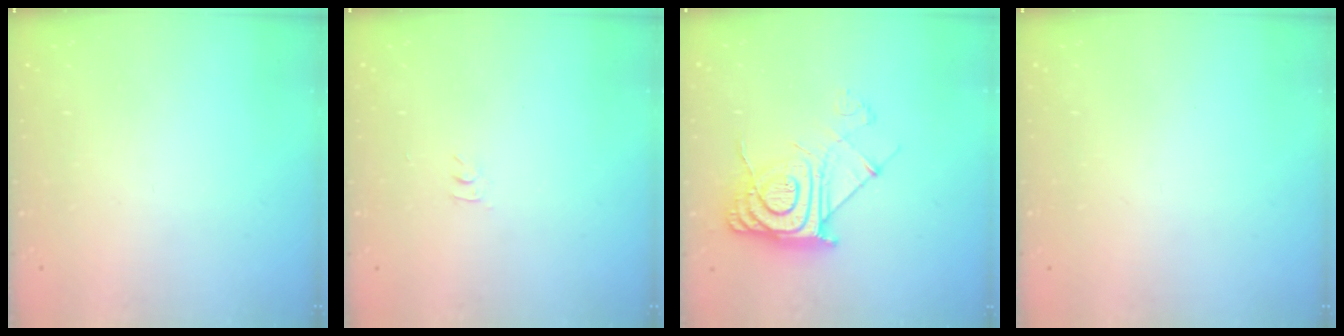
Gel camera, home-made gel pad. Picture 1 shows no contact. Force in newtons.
{"total": 2.8, "press": 2.8, "slide": 0.4}
{"total": 13.0, "press": 13.0, "slide": 0.8}
{"total": 2.1, "press": 2.0, "slide": 0.4}